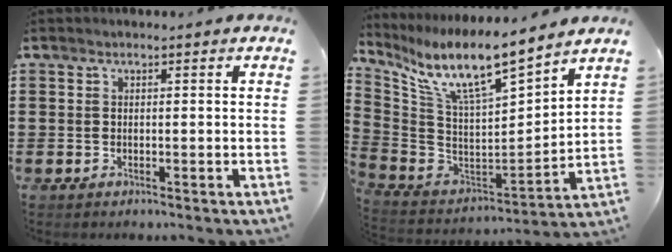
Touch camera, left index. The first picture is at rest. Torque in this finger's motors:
{"motor_torque": [2.14, 0.00, 0.60, 0.21]}